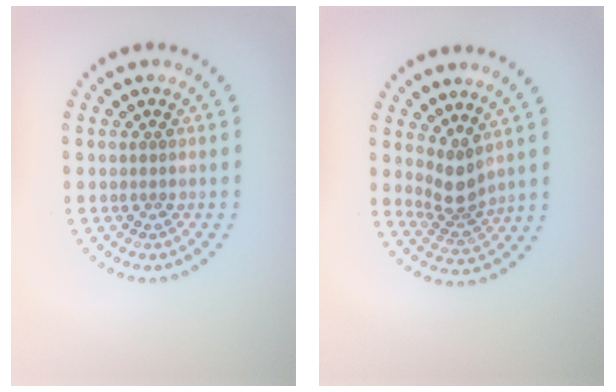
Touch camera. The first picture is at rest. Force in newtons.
{"total": 2.9, "press": 2.0, "slide": 2.0}